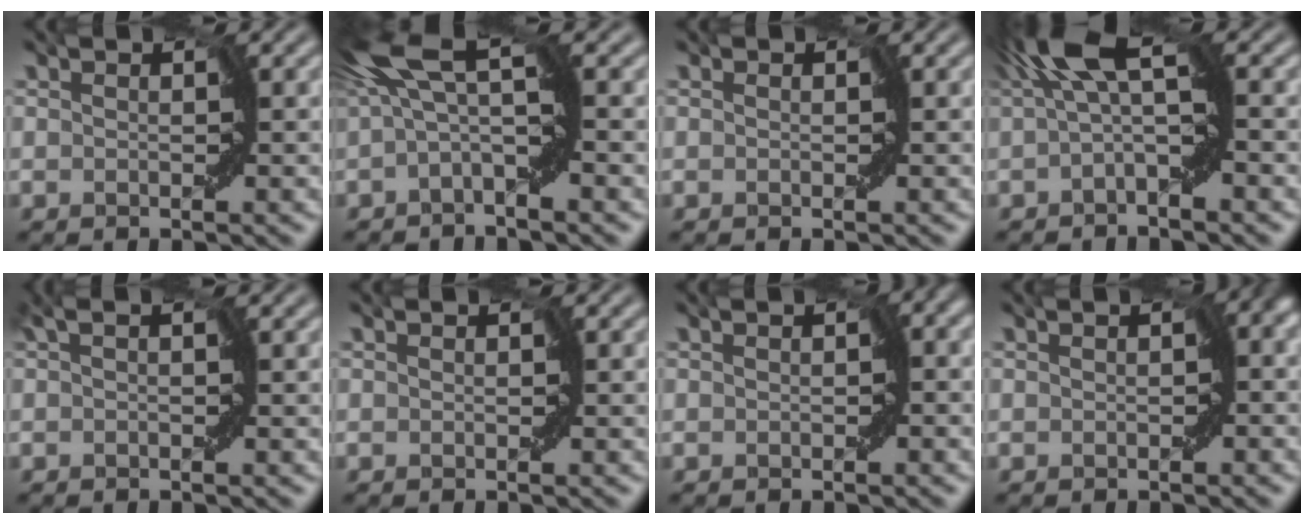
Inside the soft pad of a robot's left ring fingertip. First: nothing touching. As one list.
[{"total": 5.9, "force": [0.6, 1.3, 5.7], "torque": [-0.114, 0.023, -0.008]}, {"total": 0.0}, {"total": 6.2, "force": [1.0, 1.5, 5.9], "torque": [-0.110, 0.026, -0.002]}, {"total": 1.1, "force": [0.4, 0.2, 1.0], "torque": [-0.023, 0.002, 0.004]}, {"total": 0.0}, {"total": 1.9, "force": [-0.3, 0.9, 1.6], "torque": [-0.019, 0.000, -0.005]}, {"total": 3.6, "force": [-0.3, 1.9, 3.0], "torque": [-0.027, 0.006, -0.012]}]